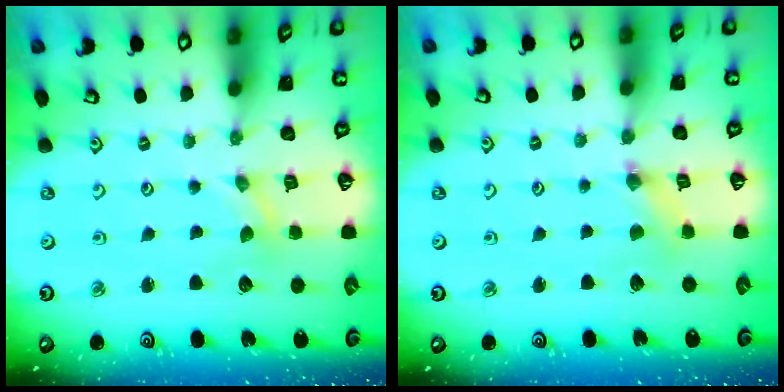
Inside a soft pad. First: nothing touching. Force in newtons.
{"total": 1.3, "press": 1.3, "slide": 0.3}